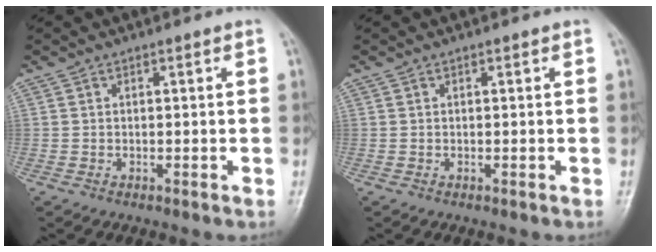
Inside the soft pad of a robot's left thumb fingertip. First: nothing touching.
{"total": 0.0}